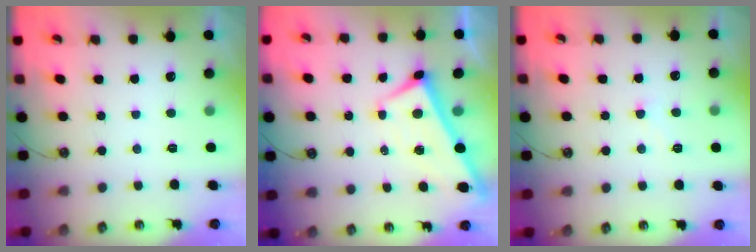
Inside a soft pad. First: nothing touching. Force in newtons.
{"total": 2.3, "press": 2.3, "slide": 0.2}
{"total": 1.6, "press": 1.5, "slide": 0.5}